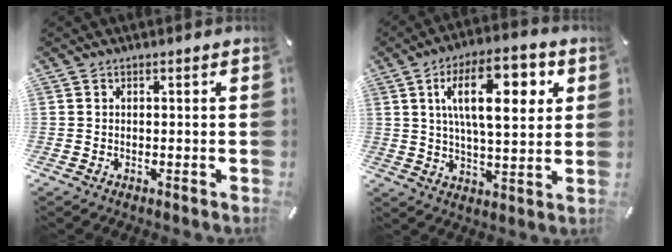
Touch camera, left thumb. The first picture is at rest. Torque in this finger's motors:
{"motor_torque": [2.50, 2.51, 1.52, -1.26, 0.62]}